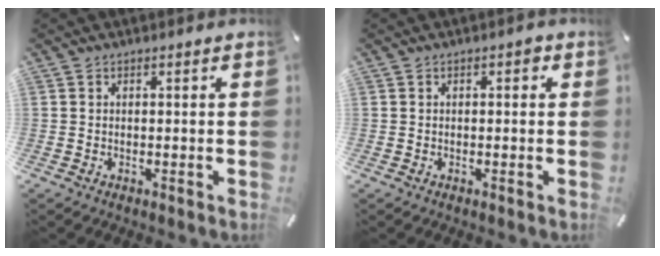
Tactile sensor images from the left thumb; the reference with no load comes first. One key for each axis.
{"total": 1.3, "fx": 0.0, "fy": 0.7, "fz": 1.1, "tx": -0.022, "ty": 0.006, "tz": -0.003}